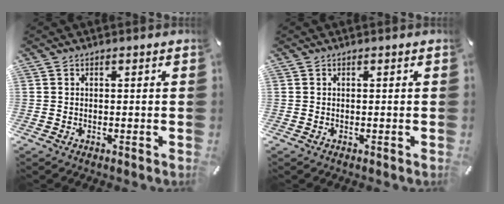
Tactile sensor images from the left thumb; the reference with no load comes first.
{"total": 0.0}